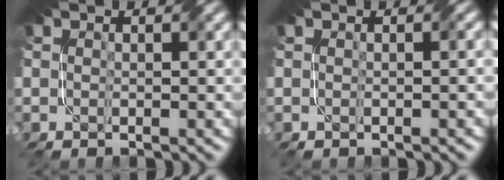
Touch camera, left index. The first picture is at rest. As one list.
[{"total": 1.0, "force": [-0.2, 0.3, 1.0], "torque": [-0.006, -0.002, -0.006]}]